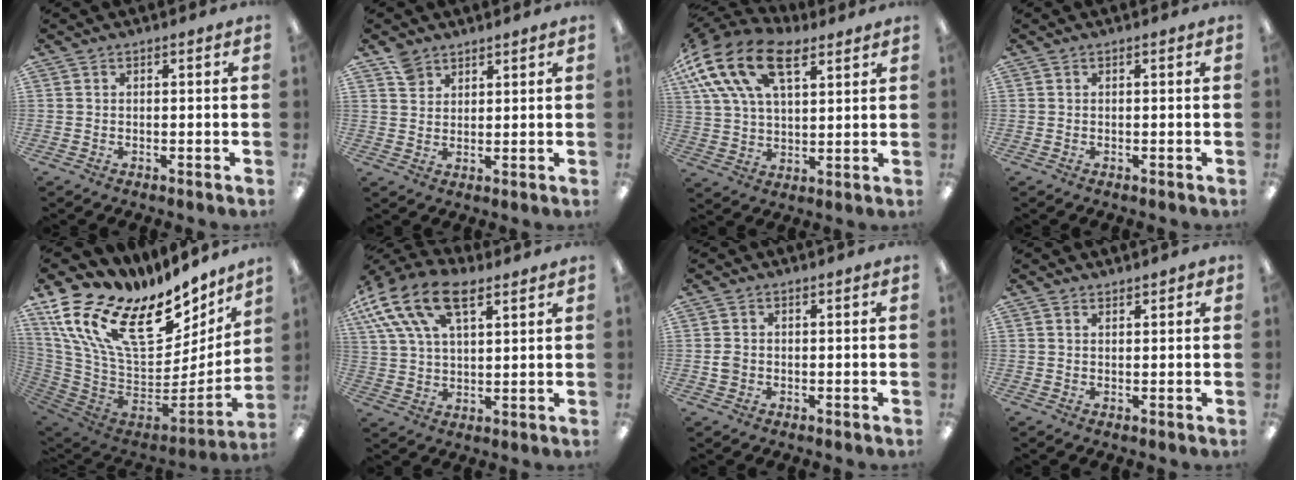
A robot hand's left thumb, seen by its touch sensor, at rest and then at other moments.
{"total": 3.9, "force": [3.1, 2.2, 0.6], "torque": [-0.012, -0.010, 0.062]}
{"total": 19.5, "force": [10.0, 10.4, 13.1], "torque": [-0.276, -0.033, 0.177]}
{"total": 0.0}
{"total": 23.7, "force": [11.4, 13.0, 16.2], "torque": [-0.284, -0.078, 0.221]}
{"total": 16.8, "force": [9.5, 8.4, 11.1], "torque": [-0.231, -0.030, 0.168]}
{"total": 1.7, "force": [0.1, 1.5, 0.7], "torque": [-0.015, 0.004, 0.000]}
{"total": 1.5, "force": [1.5, 0.4, 0.2], "torque": [-0.005, -0.004, 0.028]}